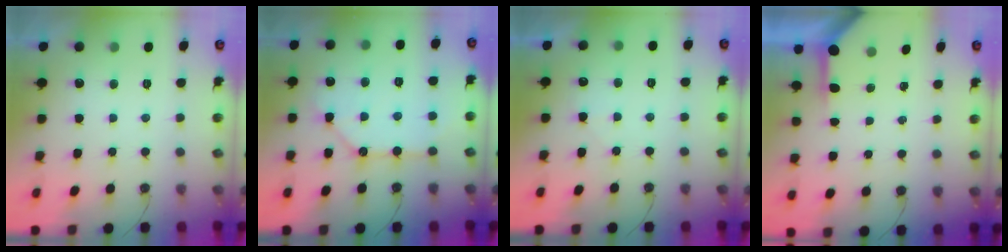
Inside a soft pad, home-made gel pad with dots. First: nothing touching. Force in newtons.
{"total": 10.5, "press": 10.4, "slide": 0.9}
{"total": 4.9, "press": 4.9, "slide": 0.6}
{"total": 3.3, "press": 3.3, "slide": 0.4}